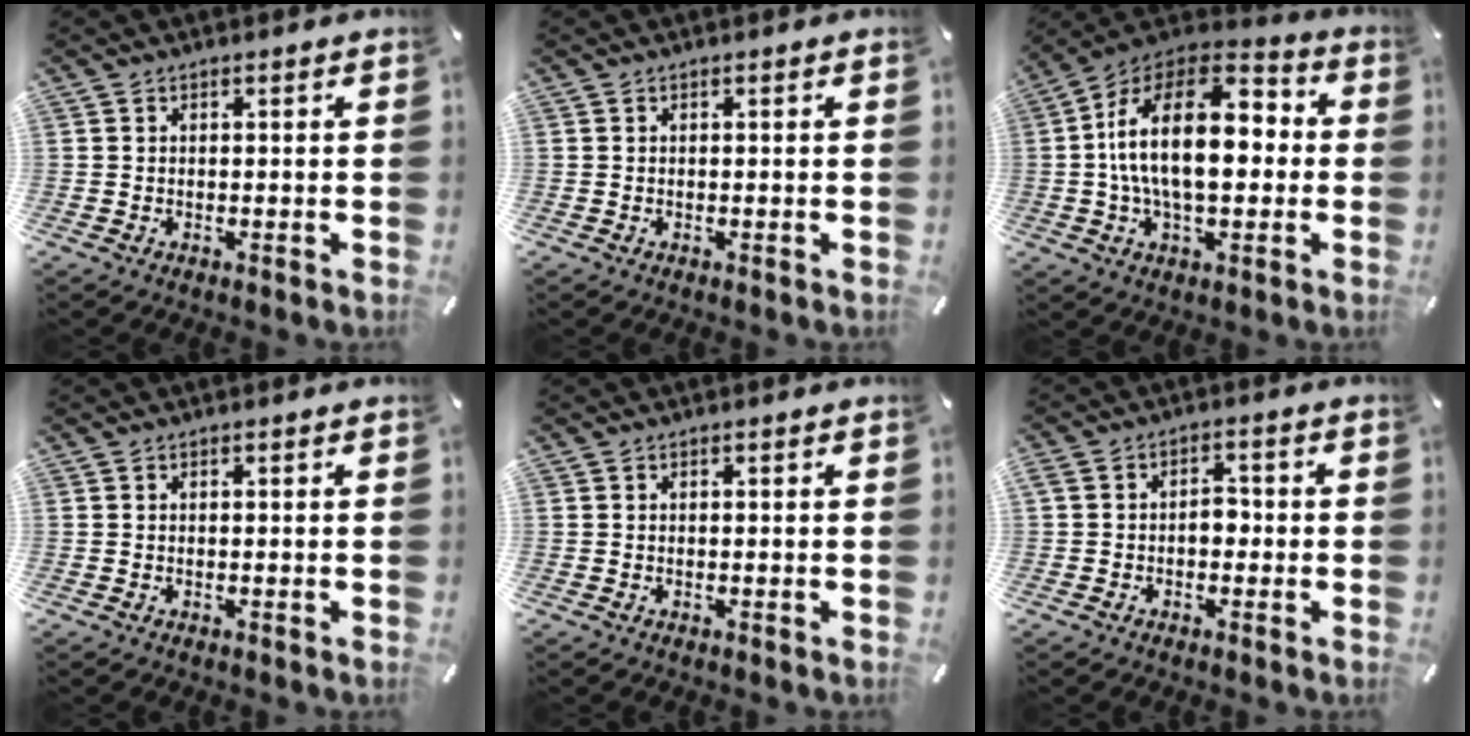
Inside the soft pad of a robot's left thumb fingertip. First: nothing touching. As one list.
[{"total": 0.0}, {"total": 21.1, "force": [0.7, 12.1, 17.2], "torque": [-0.320, 0.001, 0.003]}, {"total": 0.0}, {"total": 0.0}, {"total": 4.1, "force": [-1.0, 2.8, 2.8], "torque": [-0.052, 0.014, -0.022]}]